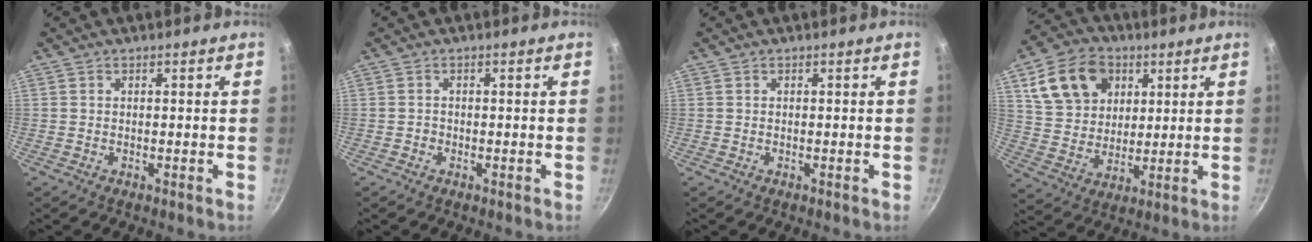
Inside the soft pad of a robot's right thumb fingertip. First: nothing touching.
{"total": 0.7, "force": [-0.4, 0.6, 0.1], "torque": [0.000, 0.004, -0.010]}
{"total": 0.0}
{"total": 15.4, "force": [6.0, 11.5, 8.2], "torque": [-0.125, -0.006, 0.111]}